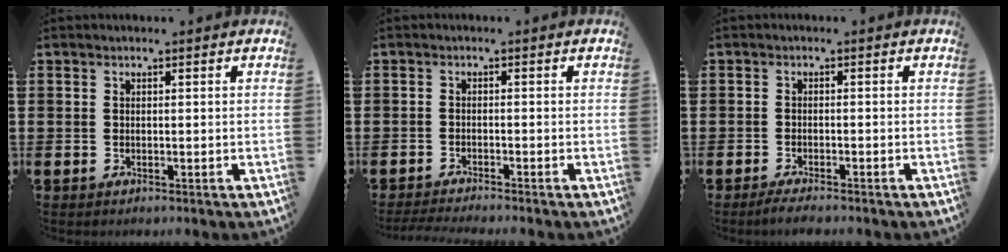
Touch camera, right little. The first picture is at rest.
{"total": 1.4, "force": [-1.3, -0.2, 0.4], "torque": [-0.005, 0.001, -0.025]}
{"total": 1.6, "force": [-1.3, 0.0, 0.8], "torque": [-0.014, 0.001, -0.026]}